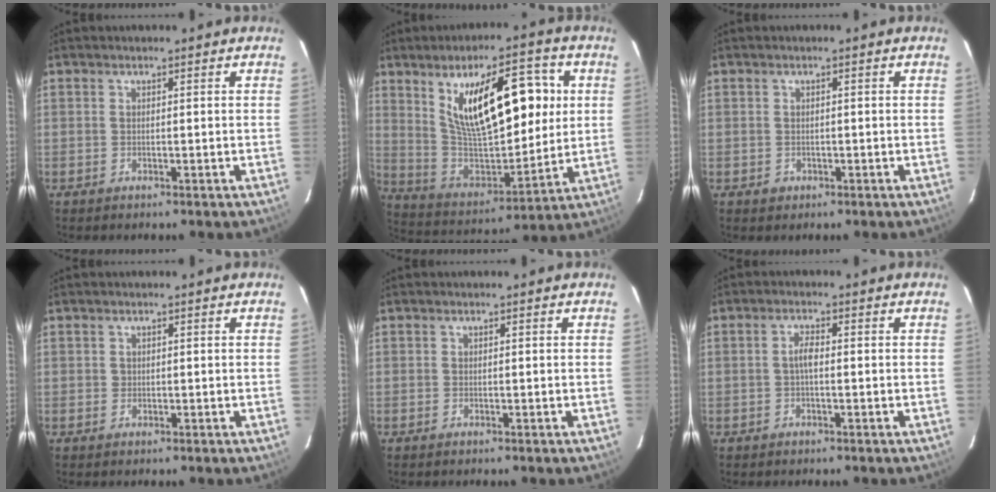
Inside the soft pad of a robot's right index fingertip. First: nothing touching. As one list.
[{"total": 20.5, "force": [6.5, 8.6, 17.4], "torque": [-0.291, 0.000, 0.127]}, {"total": 1.6, "force": [-0.4, 1.5, 0.2], "torque": [0.000, 0.002, -0.002]}, {"total": 0.8, "force": [0.0, 0.8, -0.1], "torque": [0.005, 0.001, 0.001]}, {"total": 0.0}, {"total": 2.1, "force": [-0.3, 0.7, 2.0], "torque": [-0.040, 0.006, -0.006]}]